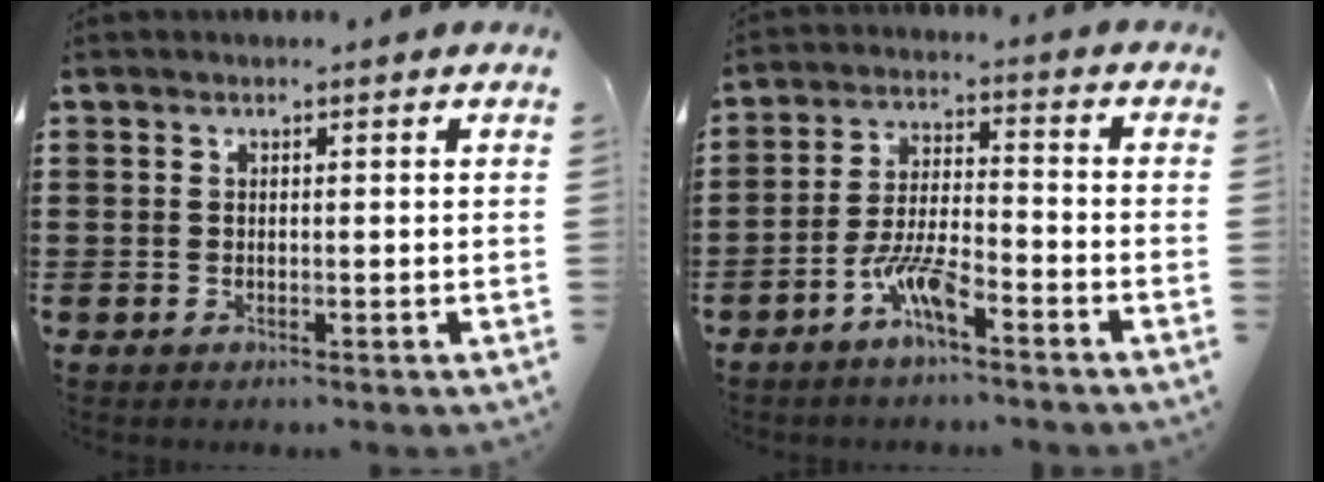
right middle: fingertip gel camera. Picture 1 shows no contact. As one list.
[{"total": 6.7, "force": [-4.3, 1.3, 5.1], "torque": [-0.117, -0.005, -0.085]}]